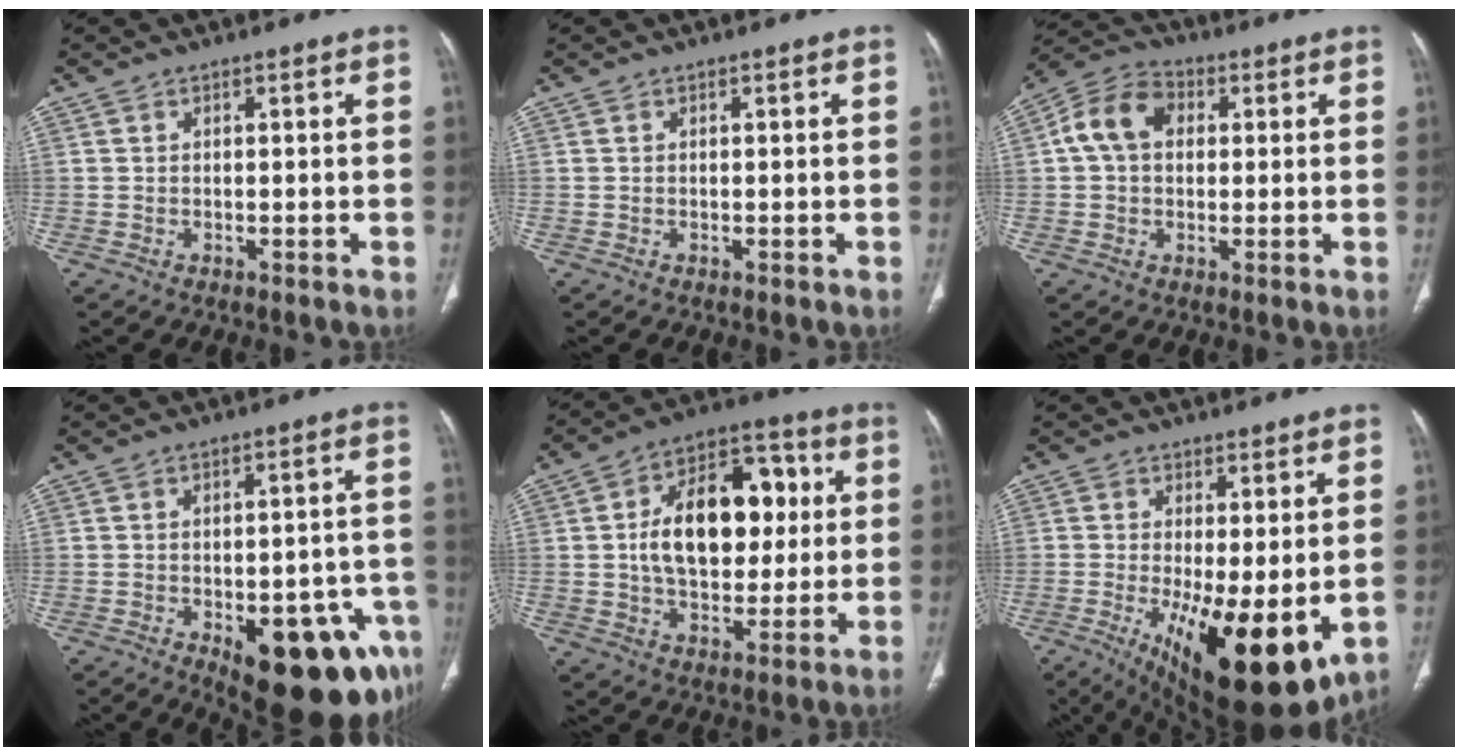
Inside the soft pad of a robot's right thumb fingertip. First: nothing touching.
{"total": 0.0}
{"total": 9.3, "force": [1.7, 6.9, 6.1], "torque": [-0.107, 0.023, 0.022]}
{"total": 18.8, "force": [-8.4, 8.2, 14.7], "torque": [-0.127, 0.027, -0.092]}
{"total": 19.5, "force": [2.3, 12.3, 15.0], "torque": [-0.201, 0.023, 0.036]}
{"total": 16.9, "force": [-3.8, 6.1, 15.3], "torque": [-0.222, -0.033, -0.035]}